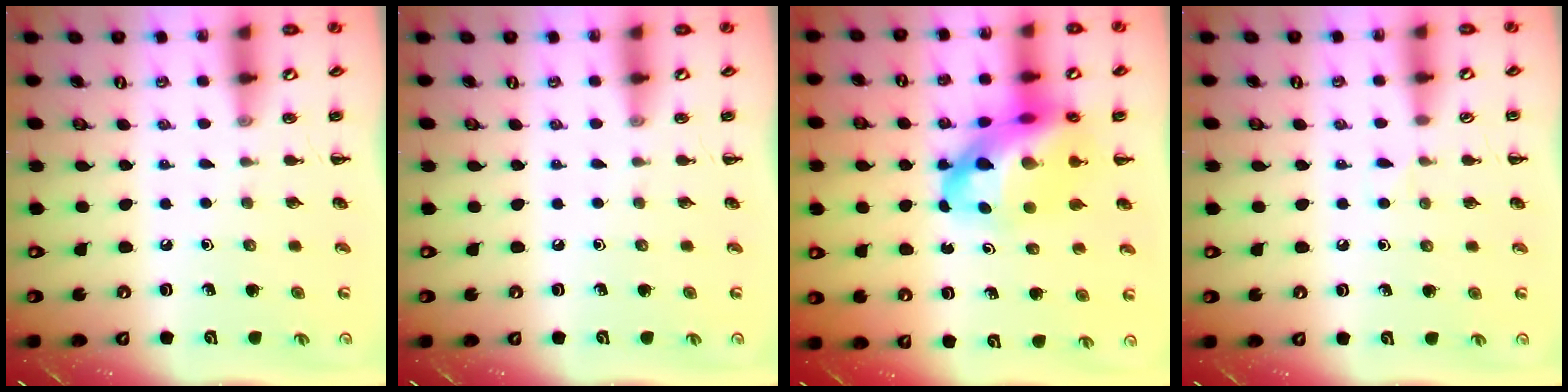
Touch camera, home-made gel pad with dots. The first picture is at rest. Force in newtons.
{"total": 0.0}
{"total": 17.9, "press": 17.4, "slide": 4.2}
{"total": 3.4, "press": 3.2, "slide": 1.2}